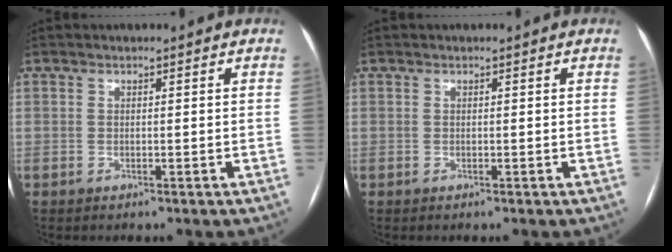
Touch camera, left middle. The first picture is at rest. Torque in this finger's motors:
{"motor_torque": [-0.01, 0.13, 0.08, 0.00]}